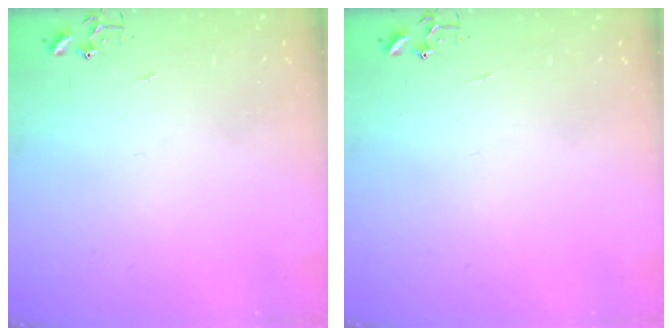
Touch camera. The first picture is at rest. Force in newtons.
{"total": 0.0}